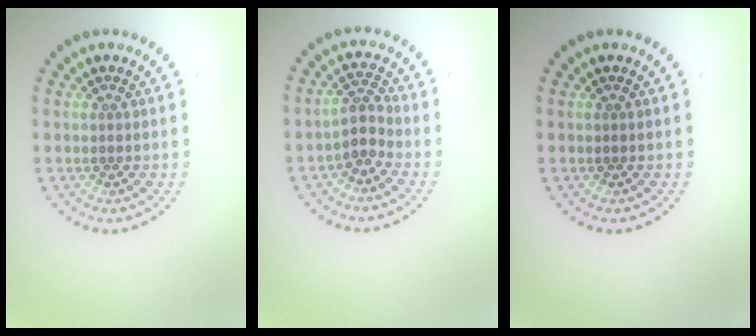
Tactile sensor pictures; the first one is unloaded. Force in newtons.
{"total": 2.1, "press": 1.6, "slide": 1.4}
{"total": 0.0}